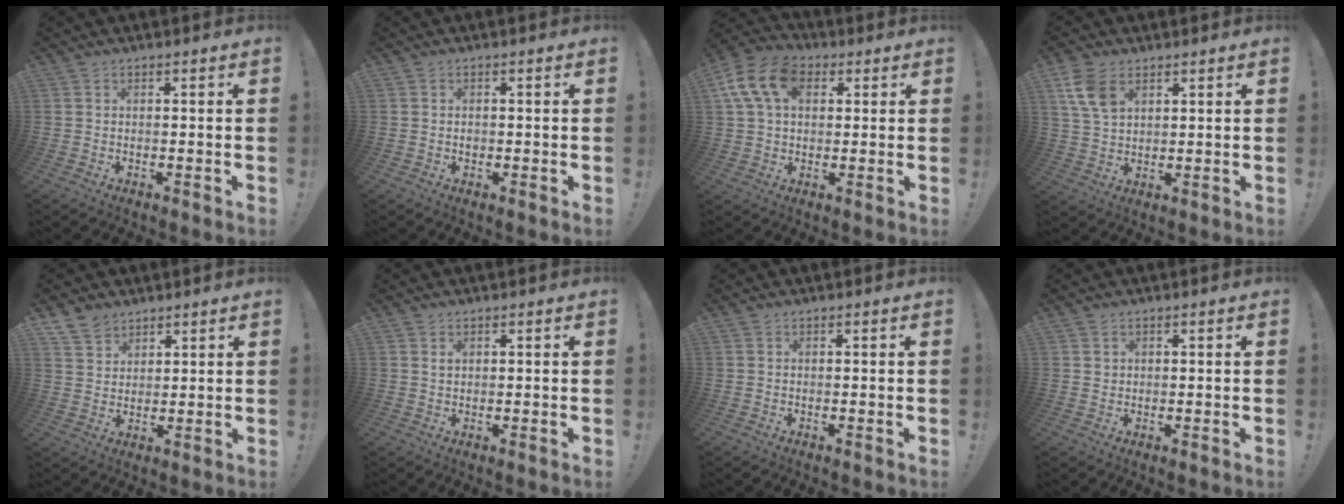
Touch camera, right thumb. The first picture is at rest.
{"total": 0.8, "force": [-0.4, 0.7, 0.1], "torque": [-0.002, 0.003, -0.007]}
{"total": 14.4, "force": [4.8, 9.8, 9.3], "torque": [-0.173, -0.002, 0.095]}
{"total": 8.5, "force": [4.2, 5.2, 5.2], "torque": [-0.103, -0.007, 0.084]}
{"total": 6.4, "force": [4.9, 4.0, 1.0], "torque": [-0.021, -0.032, 0.098]}
{"total": 1.0, "force": [0.6, 0.6, 0.6], "torque": [0.003, -0.006, 0.009]}
{"total": 0.0}
{"total": 1.3, "force": [0.7, 1.0, 0.3], "torque": [0.002, -0.001, 0.011]}